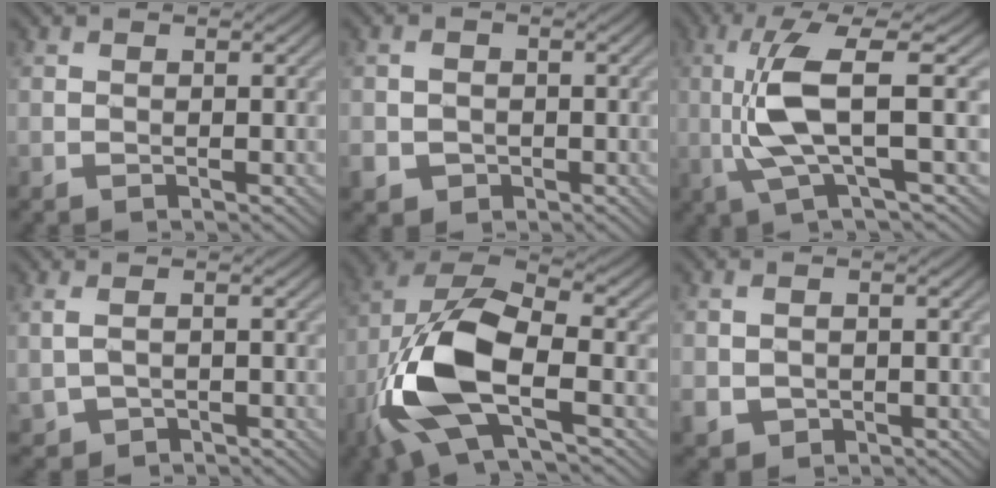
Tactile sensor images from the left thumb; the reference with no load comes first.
{"total": 2.7, "force": [-1.0, 2.3, 1.0], "torque": [-0.026, -0.004, -0.019]}
{"total": 7.7, "force": [-0.2, 1.0, 7.6], "torque": [-0.167, 0.010, -0.001]}
{"total": 1.9, "force": [-0.1, 1.1, 1.5], "torque": [-0.042, -0.001, 0.006]}
{"total": 13.5, "force": [-4.4, 5.6, 11.5], "torque": [-0.271, -0.005, -0.092]}
{"total": 2.3, "force": [-0.5, 1.9, 1.1], "torque": [-0.030, -0.005, -0.007]}